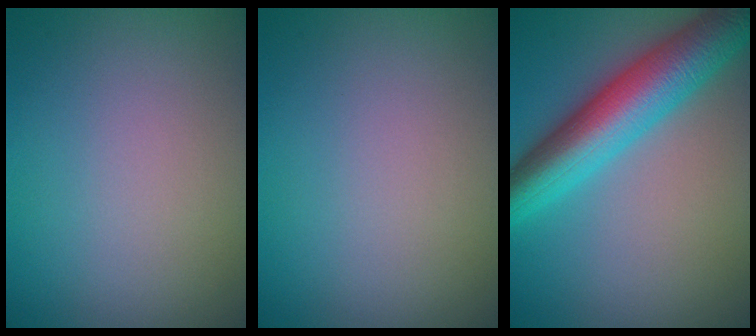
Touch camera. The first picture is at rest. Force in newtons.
{"total": 0.0}
{"total": 8.6, "press": 8.6, "slide": 0.1}